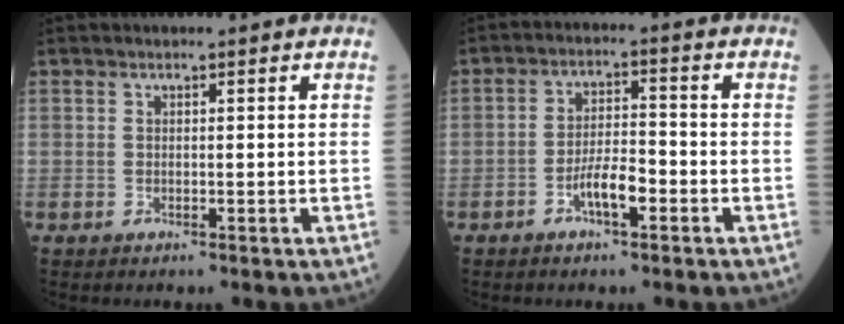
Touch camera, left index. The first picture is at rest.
{"total": 5.0, "force": [-2.6, 1.3, 4.1], "torque": [-0.078, 0.004, -0.050]}